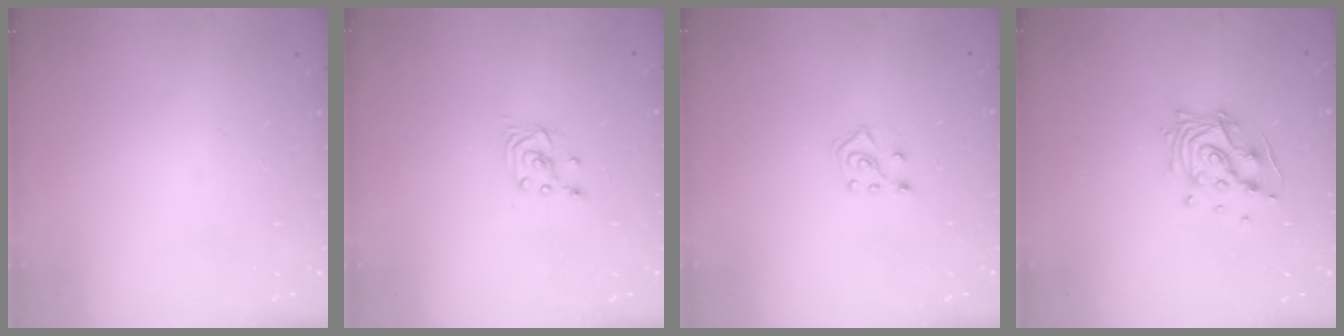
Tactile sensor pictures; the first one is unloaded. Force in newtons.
{"total": 2.2, "press": 2.2, "slide": 0.2}
{"total": 4.9, "press": 4.8, "slide": 0.8}
{"total": 12.0, "press": 11.9, "slide": 1.2}